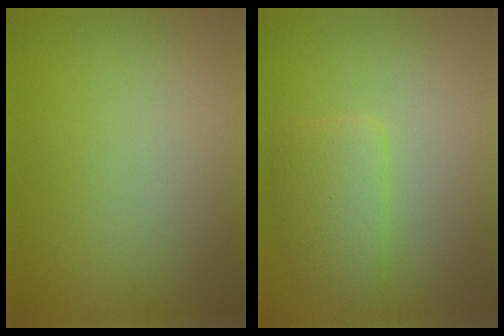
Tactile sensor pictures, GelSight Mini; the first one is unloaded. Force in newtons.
{"total": 2.9, "press": 2.8, "slide": 0.3}